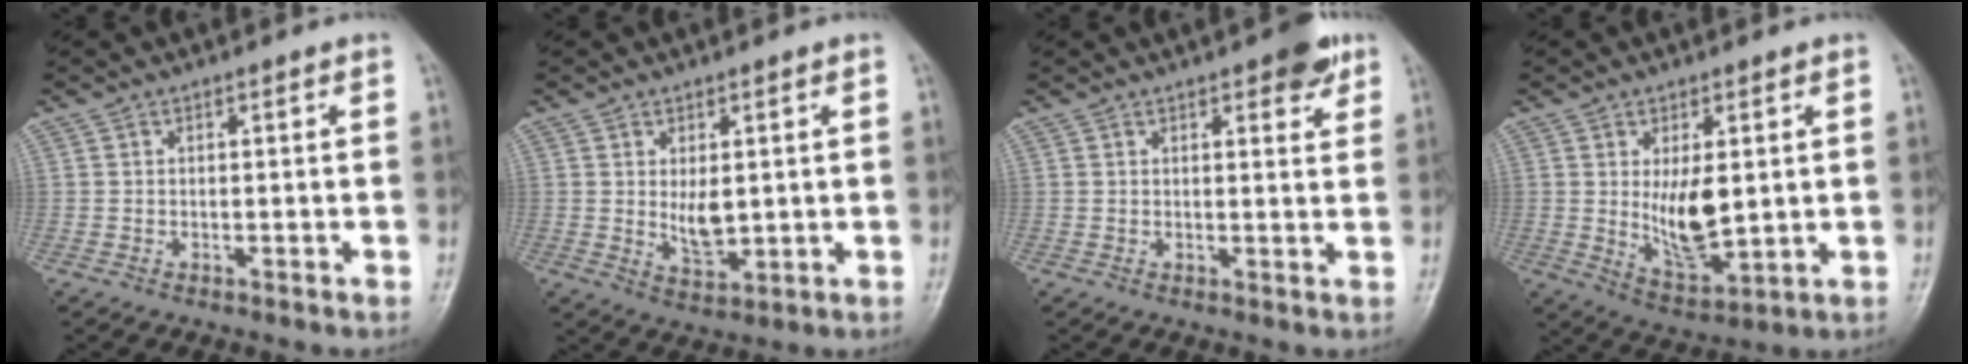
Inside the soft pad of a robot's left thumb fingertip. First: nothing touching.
{"total": 4.9, "force": [0.6, 2.8, 4.0], "torque": [-0.055, -0.015, 0.020]}
{"total": 5.2, "force": [3.1, 1.9, 3.6], "torque": [-0.029, -0.012, 0.035]}
{"total": 9.6, "force": [0.9, 4.6, 8.4], "torque": [-0.124, -0.026, 0.031]}